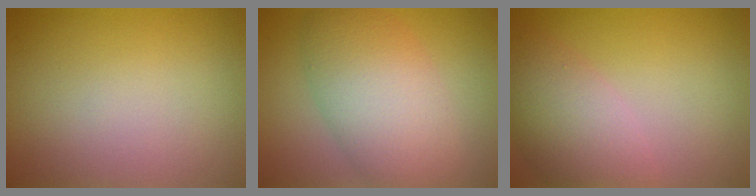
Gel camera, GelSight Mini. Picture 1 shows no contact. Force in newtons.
{"total": 8.9, "press": 8.9, "slide": 0.1}
{"total": 5.4, "press": 5.4, "slide": 0.4}